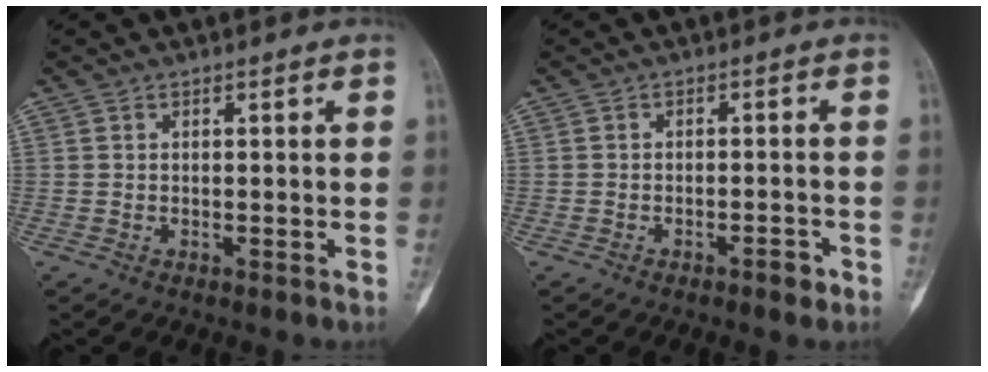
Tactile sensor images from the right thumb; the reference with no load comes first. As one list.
[{"total": 2.6, "force": [-1.6, 0.9, 1.8], "torque": [-0.023, 0.010, -0.025]}]